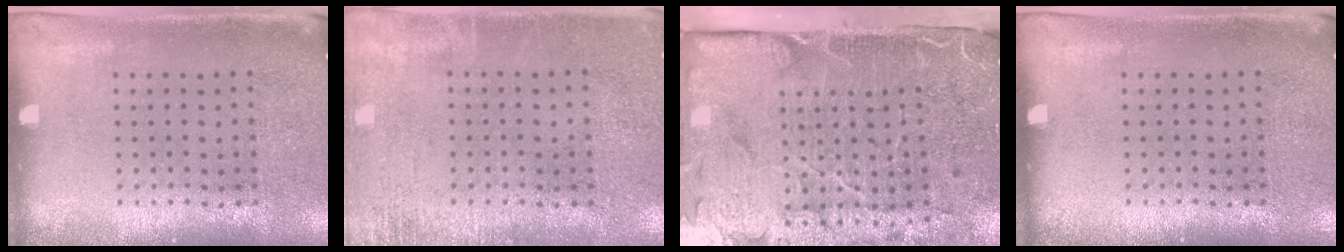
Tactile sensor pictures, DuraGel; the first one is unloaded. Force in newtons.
{"total": 1.5, "press": 1.5, "slide": 0.2}
{"total": 5.0, "press": 4.0, "slide": 3.1}
{"total": 0.0}